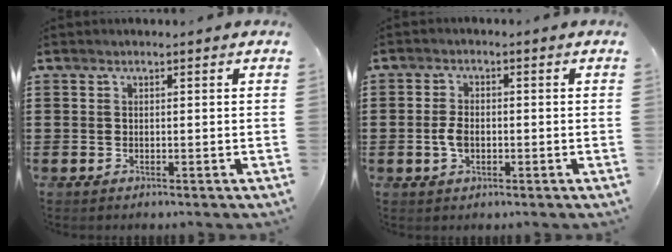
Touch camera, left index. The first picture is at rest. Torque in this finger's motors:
{"motor_torque": [0.72, 0.65, 0.36, 0.09]}